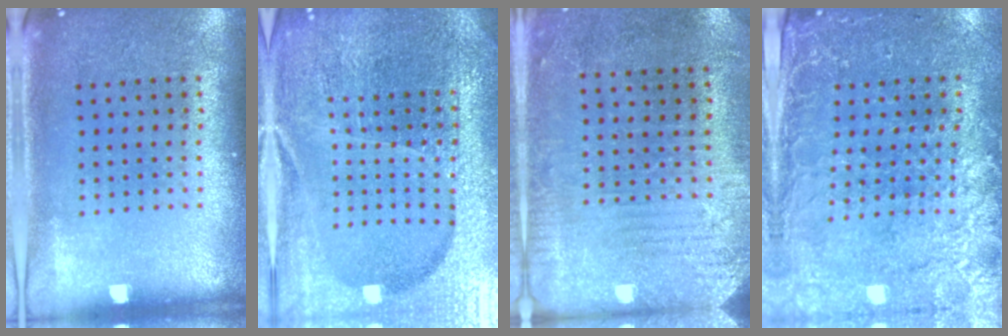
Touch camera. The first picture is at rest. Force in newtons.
{"total": 5.9, "press": 5.2, "slide": 2.8}
{"total": 2.8, "press": 2.4, "slide": 1.4}
{"total": 3.0, "press": 2.8, "slide": 1.1}